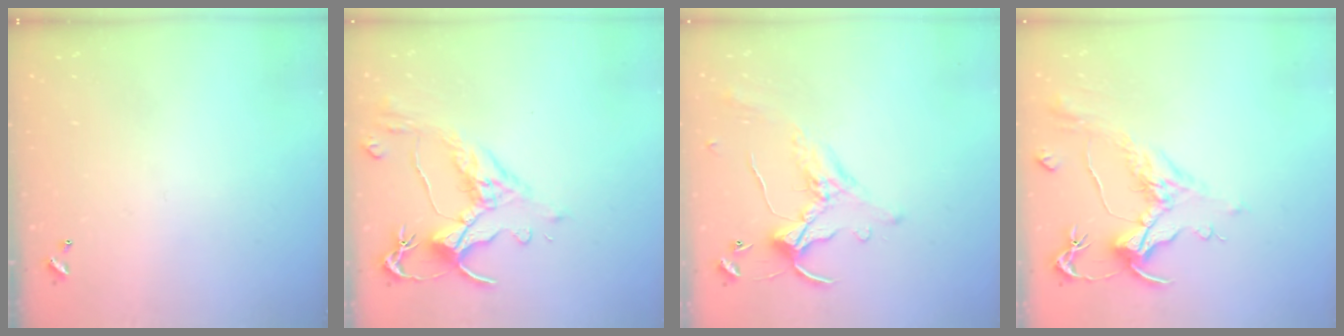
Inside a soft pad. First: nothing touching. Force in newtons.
{"total": 3.2, "press": 2.8, "slide": 1.5}
{"total": 1.1, "press": 0.3, "slide": 1.0}
{"total": 1.6, "press": 0.8, "slide": 1.5}